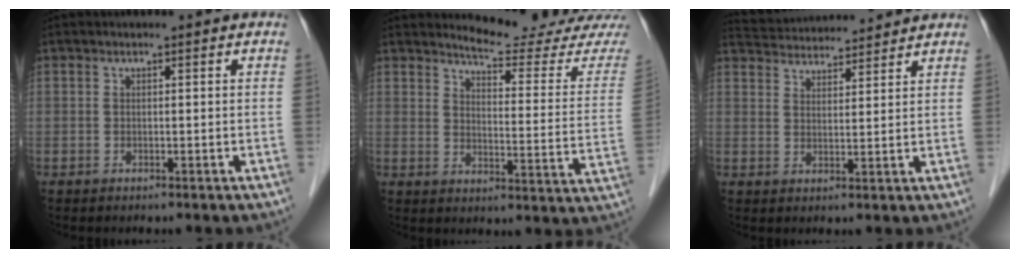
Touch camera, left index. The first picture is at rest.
{"total": 15.4, "force": [15.1, -0.7, 3.0], "torque": [-0.038, -0.116, 0.169]}
{"total": 11.4, "force": [11.0, 1.5, 2.6], "torque": [-0.051, 0.032, 0.168]}